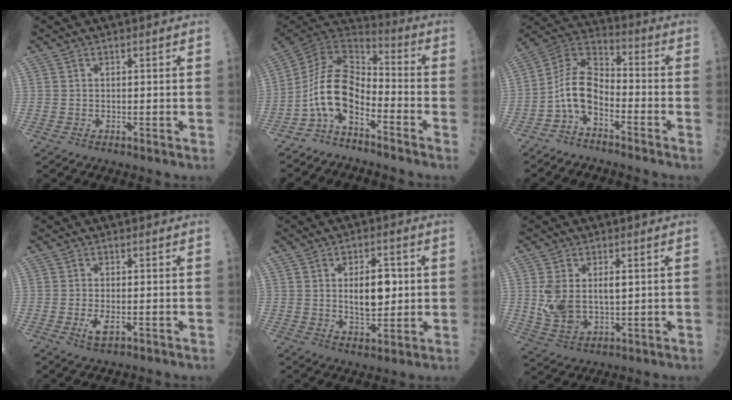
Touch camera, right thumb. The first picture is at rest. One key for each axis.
{"total": 12.2, "fx": -5.7, "fy": 6.0, "fz": 8.9, "tx": -0.149, "ty": 0.083, "tz": -0.115}
{"total": 9.9, "fx": -4.2, "fy": 5.4, "fz": 7.1, "tx": -0.127, "ty": 0.070, "tz": -0.091}
{"total": 2.8, "fx": -0.8, "fy": 1.1, "fz": 2.5, "tx": -0.047, "ty": -0.003, "tz": -0.014}
{"total": 8.8, "fx": 0.9, "fy": 4.6, "fz": 7.4, "tx": -0.087, "ty": -0.004, "tz": 0.020}
{"total": 9.5, "fx": 1.1, "fy": 5.9, "fz": 7.4, "tx": -0.138, "ty": -0.006, "tz": 0.034}